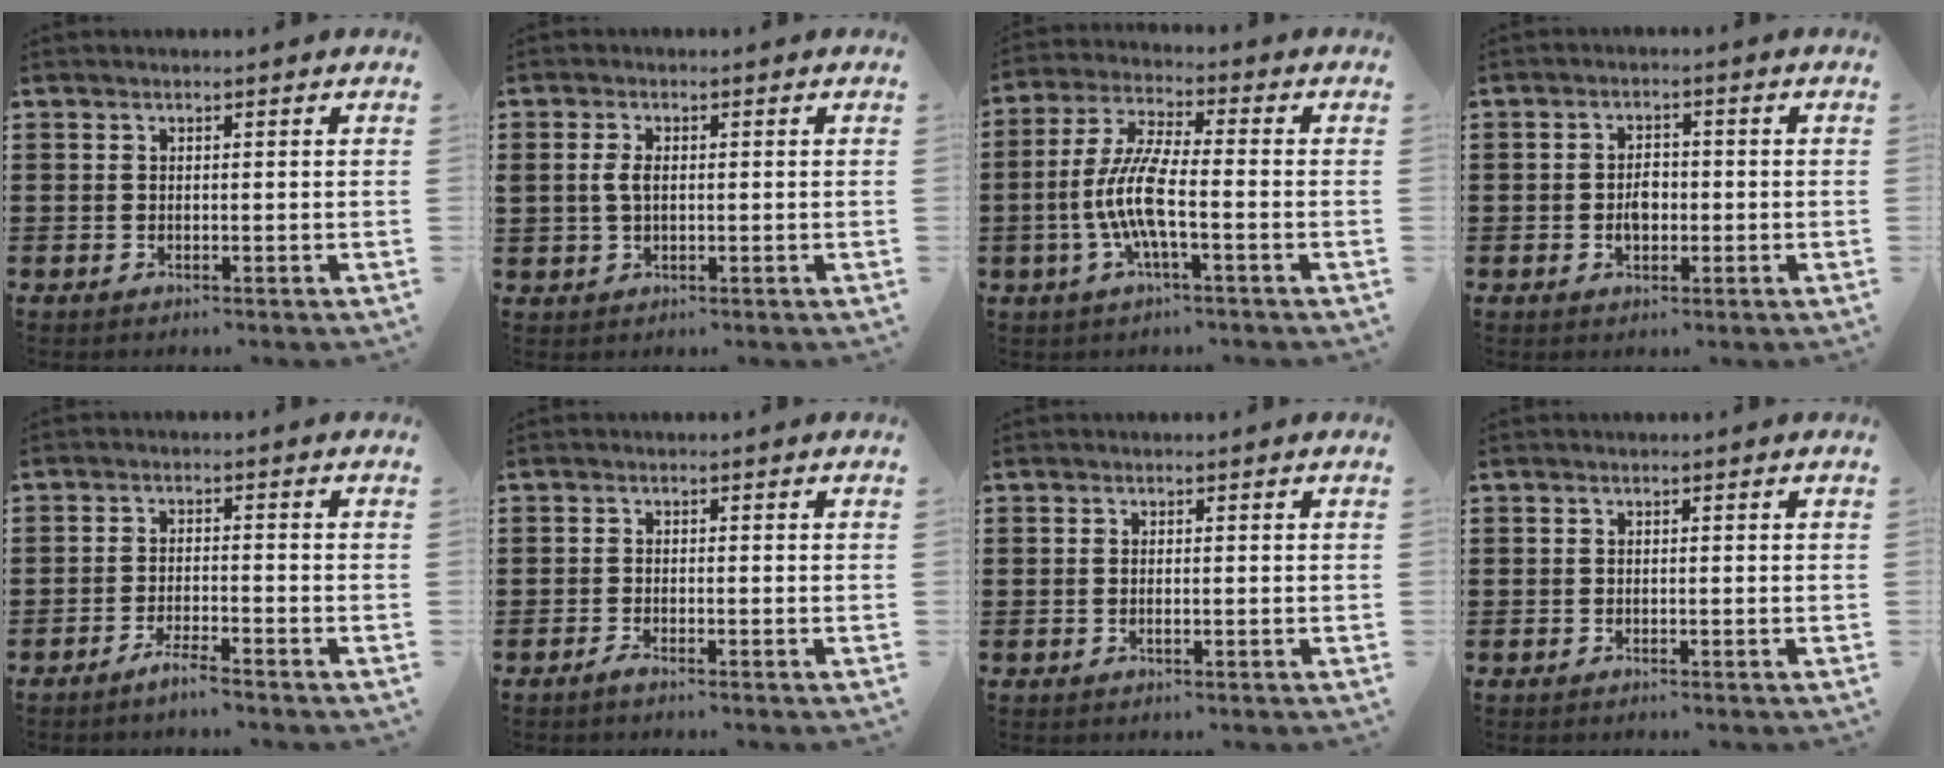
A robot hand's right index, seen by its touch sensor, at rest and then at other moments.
{"total": 2.7, "force": [0.3, 1.6, 2.2], "torque": [-0.055, 0.005, 0.001]}
{"total": 8.7, "force": [-2.4, 2.0, 8.1], "torque": [-0.193, -0.018, -0.055]}
{"total": 2.9, "force": [-0.5, 1.9, 2.1], "torque": [-0.033, 0.002, -0.012]}
{"total": 2.7, "force": [-2.5, -0.2, 1.2], "torque": [-0.020, 0.003, -0.046]}
{"total": 1.1, "force": [-1.0, -0.1, 0.6], "torque": [-0.019, -0.011, -0.019]}
{"total": 0.6, "force": [-0.2, 0.1, 0.6], "torque": [-0.011, -0.005, -0.002]}
{"total": 0.0}